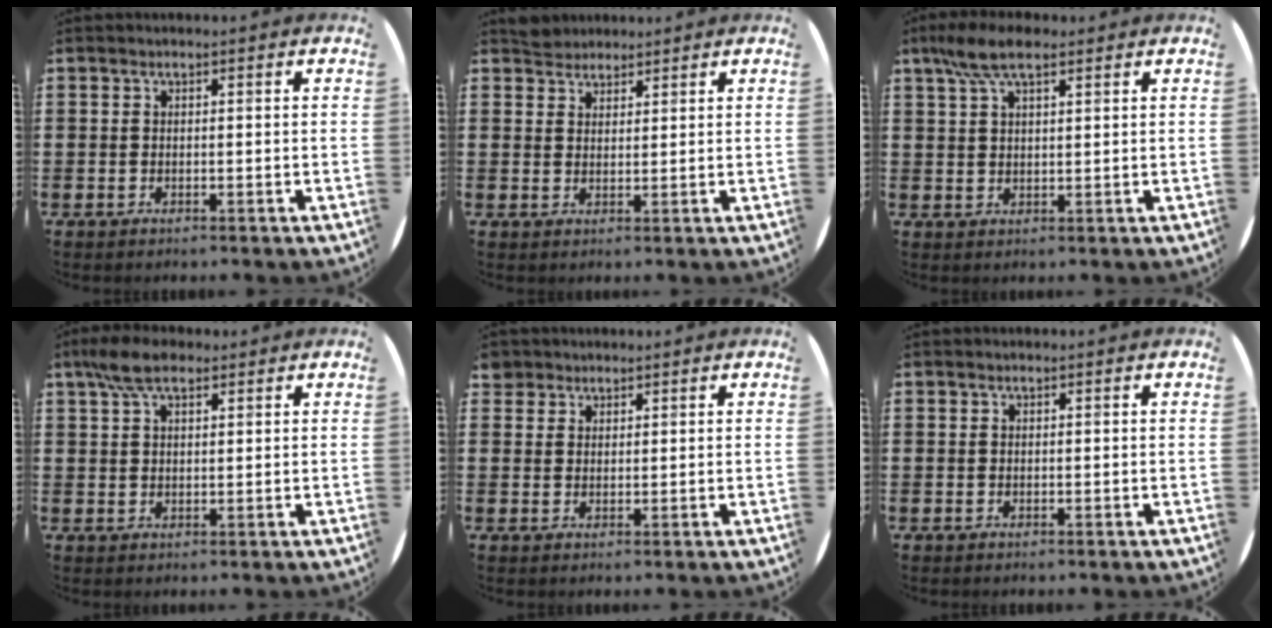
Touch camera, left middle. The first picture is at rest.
{"total": 2.7, "force": [2.6, 0.8, -0.2], "torque": [0.005, -0.002, 0.050]}
{"total": 5.9, "force": [3.9, 2.0, 3.9], "torque": [-0.086, 0.005, 0.071]}
{"total": 5.4, "force": [3.6, 2.3, 3.3], "torque": [-0.065, 0.002, 0.065]}
{"total": 2.2, "force": [1.8, 1.1, -0.1], "torque": [0.005, 0.002, 0.036]}
{"total": 0.0}